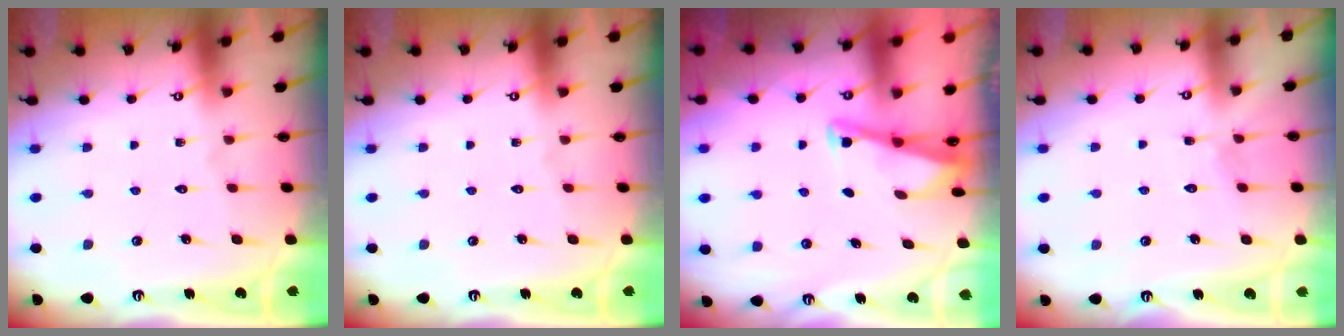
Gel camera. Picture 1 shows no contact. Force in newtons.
{"total": 0.0}
{"total": 3.0, "press": 2.9, "slide": 0.4}
{"total": 3.3, "press": 3.3, "slide": 0.4}